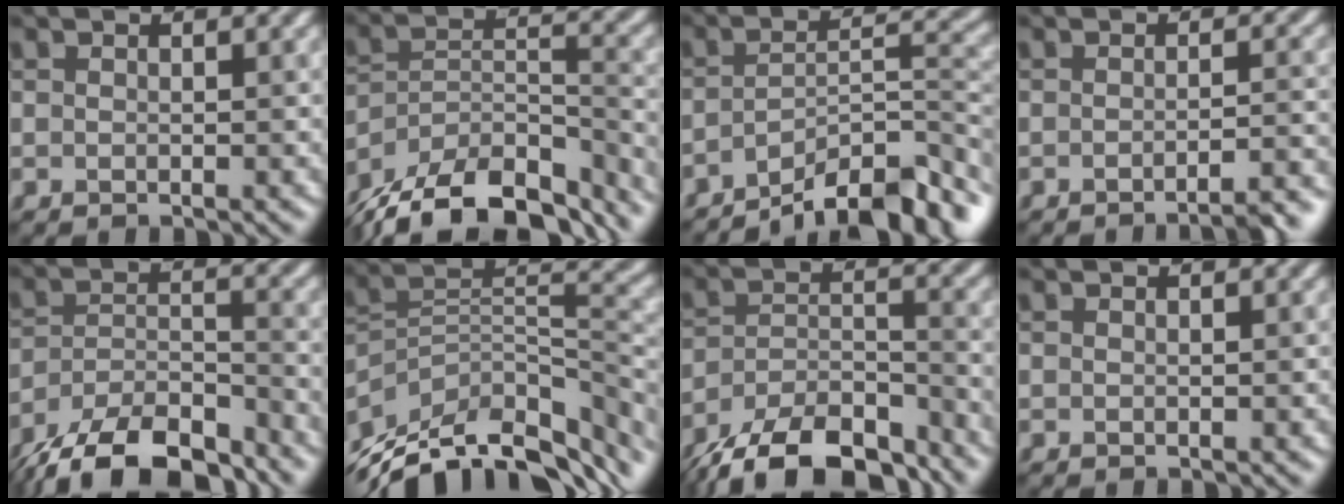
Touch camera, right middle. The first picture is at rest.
{"total": 14.9, "force": [-12.2, 6.2, 5.9], "torque": [-0.109, -0.001, -0.176]}
{"total": 9.1, "force": [-6.5, 2.6, 5.9], "torque": [-0.077, -0.003, -0.106]}
{"total": 4.0, "force": [-3.0, 0.7, 2.4], "torque": [-0.023, 0.010, -0.044]}
{"total": 11.4, "force": [-9.3, 3.7, 5.6], "torque": [-0.099, -0.010, -0.158]}
{"total": 13.3, "force": [-9.4, 6.0, 7.2], "torque": [-0.152, 0.015, -0.156]}
{"total": 12.7, "force": [-10.4, 4.4, 5.8], "torque": [-0.106, -0.017, -0.163]}
{"total": 0.0}